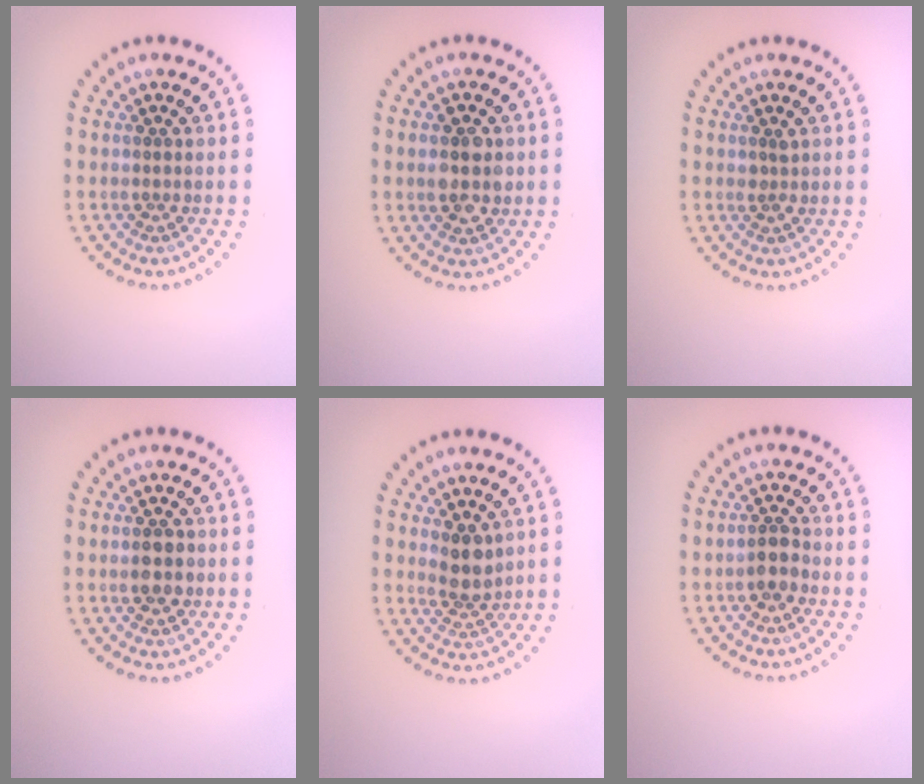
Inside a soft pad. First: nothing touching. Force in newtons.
{"total": 3.1, "press": 3.1, "slide": 0.2}
{"total": 0.6, "press": 0.6, "slide": 0.1}
{"total": 2.6, "press": 2.6, "slide": 0.2}
{"total": 2.3, "press": 2.1, "slide": 1.1}
{"total": 1.8, "press": 1.6, "slide": 0.7}